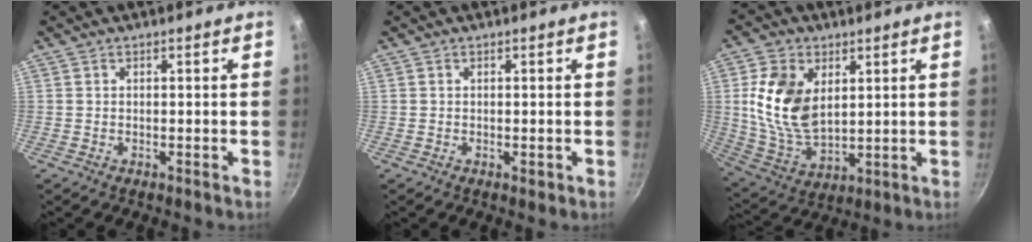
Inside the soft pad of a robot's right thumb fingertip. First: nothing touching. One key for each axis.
{"total": 0.9, "fx": -0.2, "fy": 0.4, "fz": 0.7, "tx": -0.009, "ty": 0.000, "tz": -0.002}
{"total": 14.1, "fx": 3.4, "fy": 9.0, "fz": 10.3, "tx": -0.185, "ty": -0.025, "tz": 0.076}